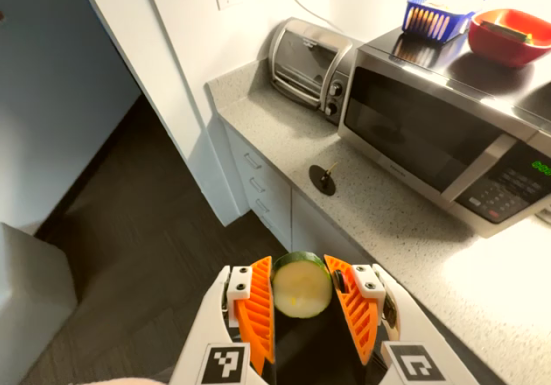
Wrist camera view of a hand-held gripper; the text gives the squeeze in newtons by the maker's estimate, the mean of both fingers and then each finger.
{"total": 11.1, "left": 11.0, "right": 11.2}